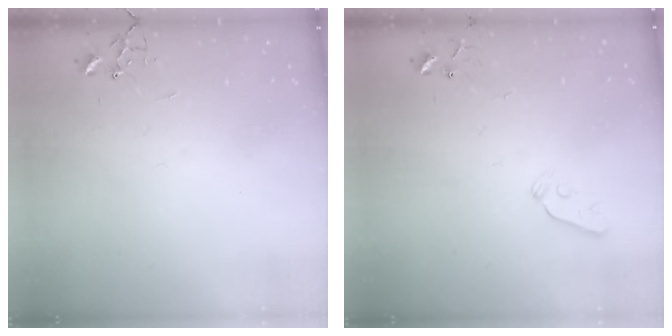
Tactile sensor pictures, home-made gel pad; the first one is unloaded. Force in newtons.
{"total": 4.1, "press": 4.0, "slide": 0.6}